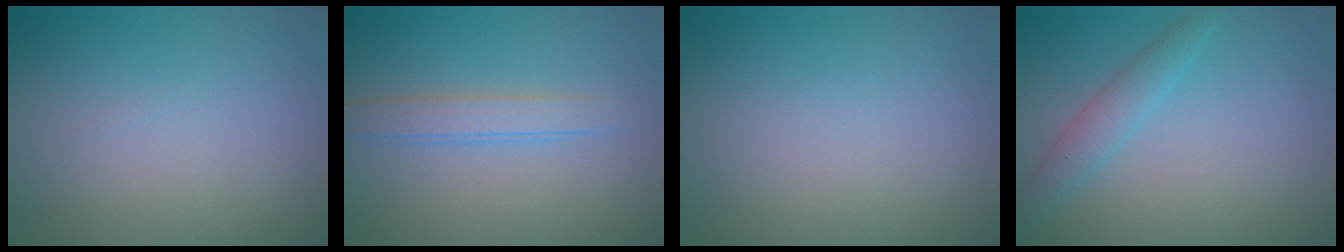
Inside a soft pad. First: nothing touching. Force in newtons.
{"total": 2.2, "press": 2.2, "slide": 0.1}
{"total": 0.0}
{"total": 2.1, "press": 2.1, "slide": 0.1}